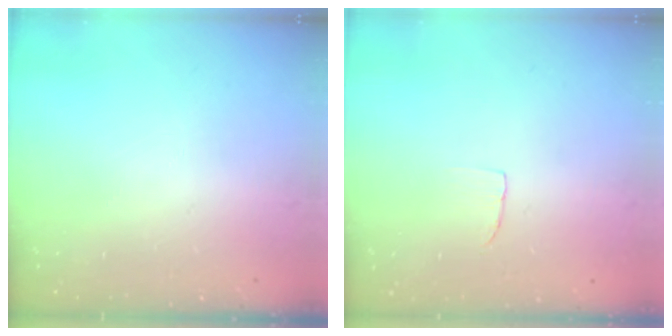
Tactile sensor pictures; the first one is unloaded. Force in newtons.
{"total": 2.7, "press": 2.7, "slide": 0.2}